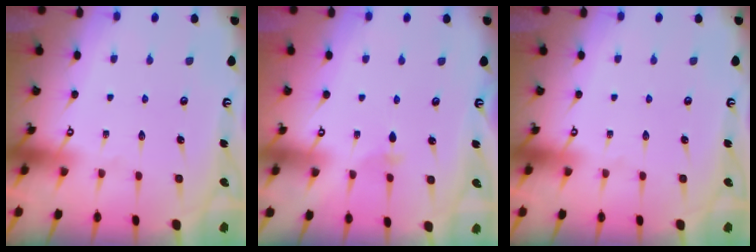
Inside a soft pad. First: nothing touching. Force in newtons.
{"total": 3.1, "press": 3.0, "slide": 0.5}
{"total": 0.0}